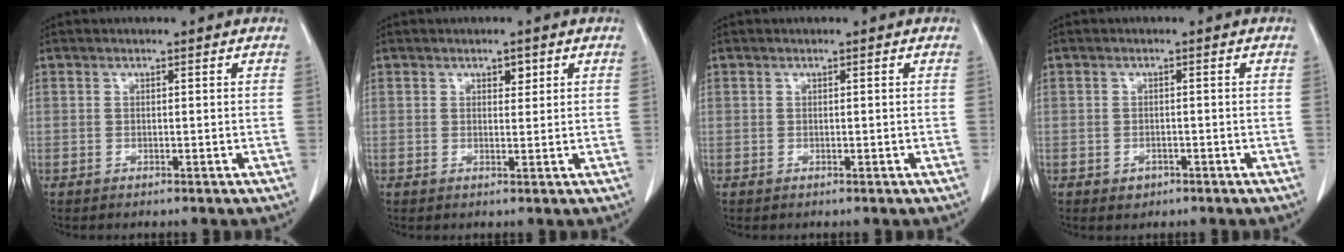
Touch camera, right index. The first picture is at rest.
{"total": 1.5, "force": [0.8, 0.8, 0.9], "torque": [-0.010, -0.002, 0.012]}
{"total": 0.0}
{"total": 1.7, "force": [-0.9, 1.3, 0.6], "torque": [-0.007, 0.004, -0.006]}